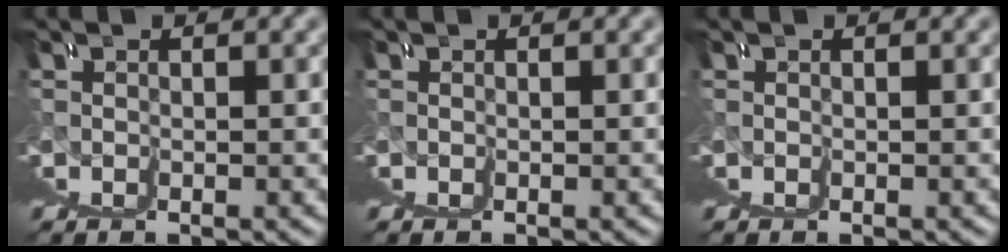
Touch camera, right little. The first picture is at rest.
{"total": 0.0}
{"total": 0.0}